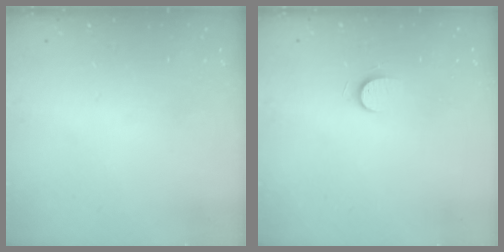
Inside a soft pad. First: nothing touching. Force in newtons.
{"total": 5.2, "press": 5.2, "slide": 0.6}